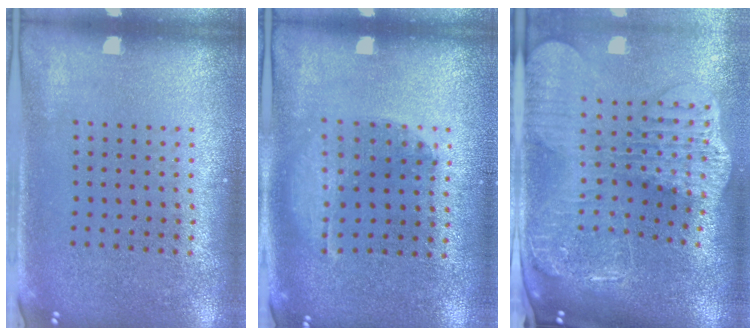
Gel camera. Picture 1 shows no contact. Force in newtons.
{"total": 1.1, "press": 1.1, "slide": 0.2}
{"total": 4.2, "press": 3.1, "slide": 2.7}